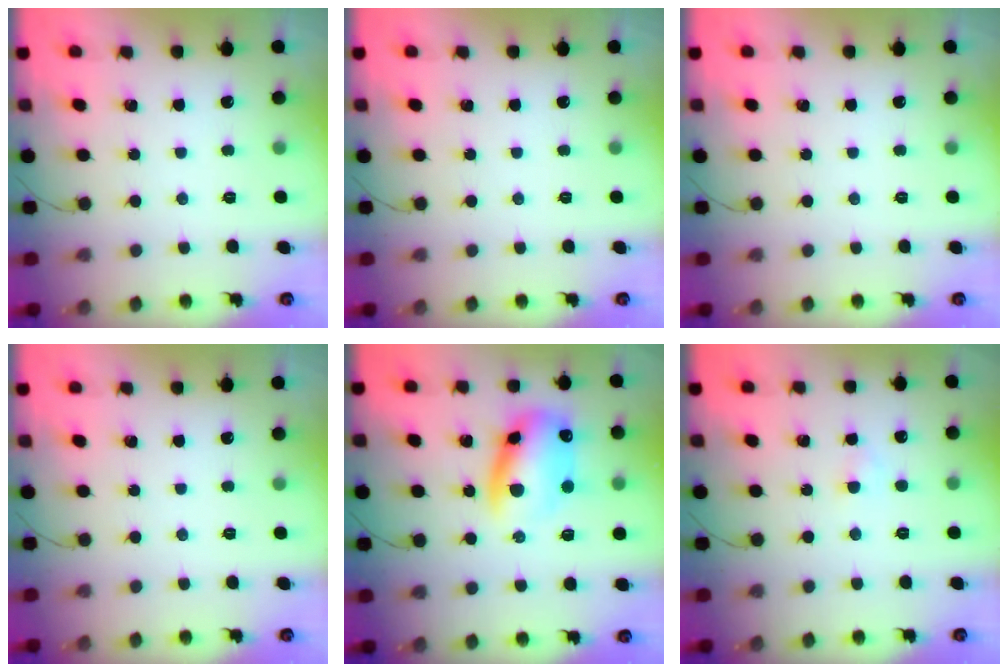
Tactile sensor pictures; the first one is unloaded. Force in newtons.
{"total": 0.0}
{"total": 0.0}
{"total": 0.0}
{"total": 12.1, "press": 11.9, "slide": 2.3}
{"total": 1.8, "press": 1.6, "slide": 0.8}